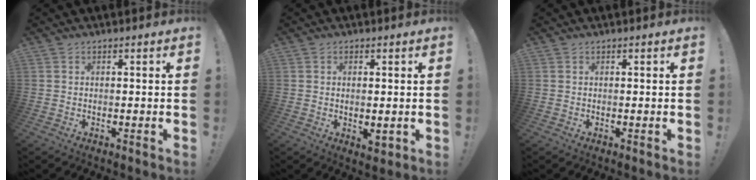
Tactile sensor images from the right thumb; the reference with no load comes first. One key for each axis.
{"total": 2.6, "fx": 0.1, "fy": 1.3, "fz": 2.2, "tx": -0.021, "ty": -0.004, "tz": 0.003}
{"total": 0.0}